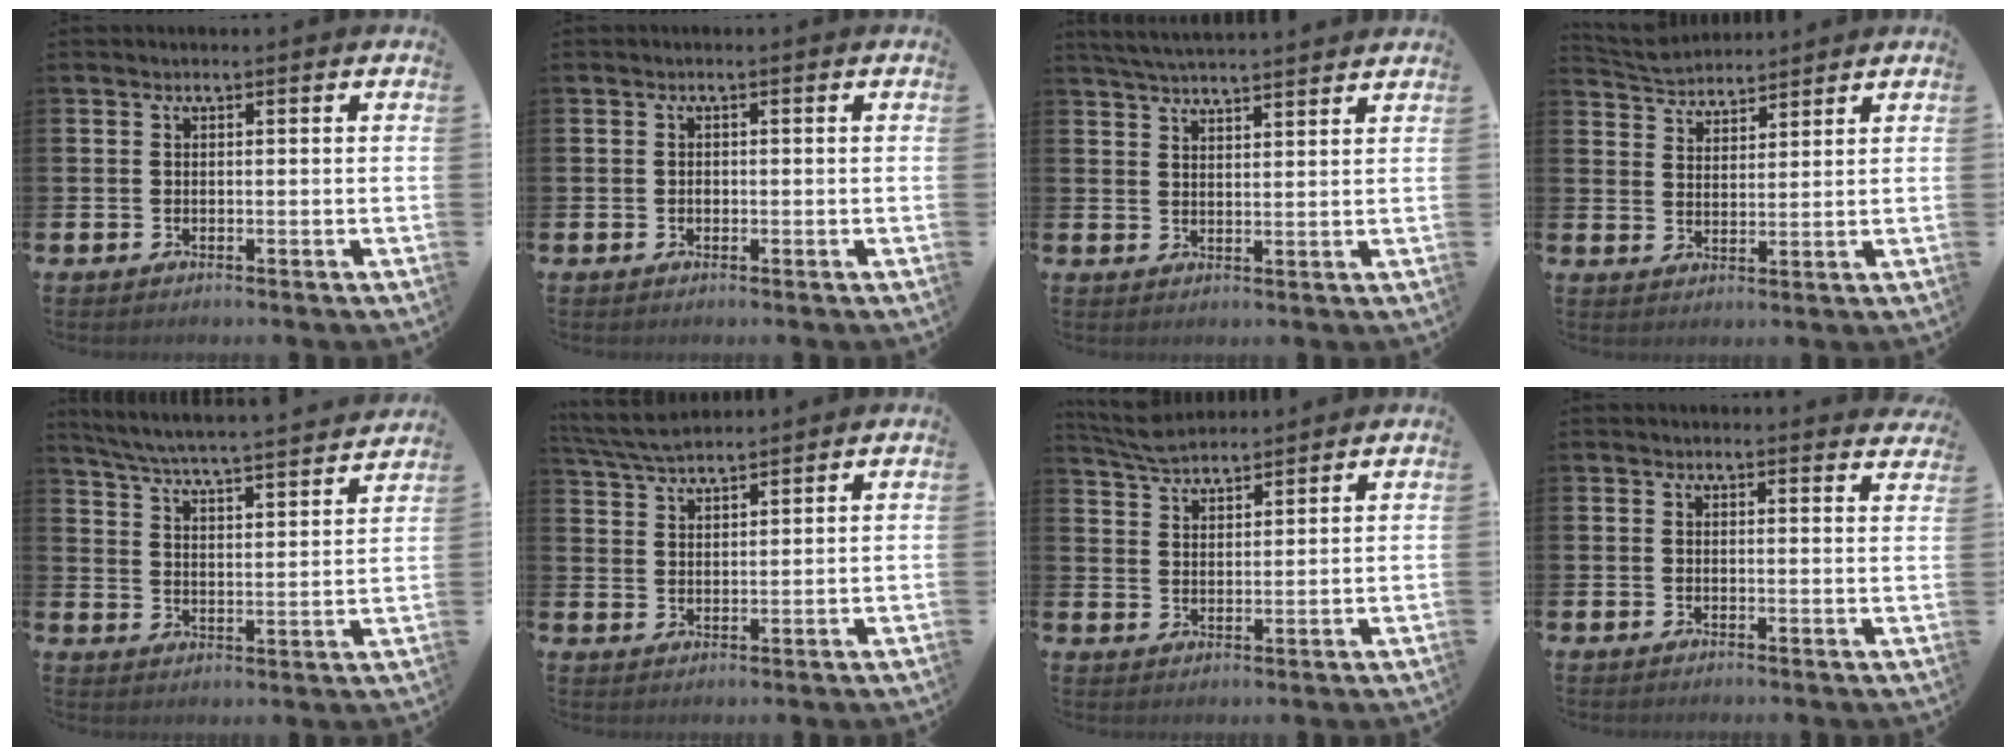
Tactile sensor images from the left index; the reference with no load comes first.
{"total": 0.6, "force": [-0.1, 0.5, 0.3], "torque": [0.002, 0.001, -0.005]}
{"total": 4.4, "force": [4.3, -0.2, 0.6], "torque": [-0.021, -0.021, 0.079]}
{"total": 4.3, "force": [4.2, 0.8, -0.2], "torque": [-0.011, -0.021, 0.075]}
{"total": 5.8, "force": [5.5, 0.1, 1.8], "torque": [-0.055, -0.050, 0.090]}
{"total": 5.3, "force": [5.1, 0.6, 1.3], "torque": [-0.031, -0.023, 0.091]}
{"total": 5.1, "force": [5.1, 0.6, 0.7], "torque": [-0.019, -0.026, 0.091]}
{"total": 1.6, "force": [1.6, 0.1, 0.0], "torque": [0.014, -0.012, 0.025]}